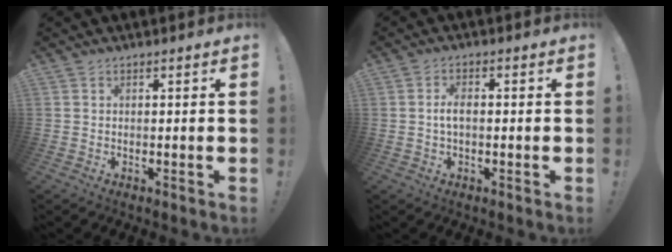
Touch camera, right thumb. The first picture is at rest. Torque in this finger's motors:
{"motor_torque": [0.30, -0.41, 0.08, 0.05, 0.12]}